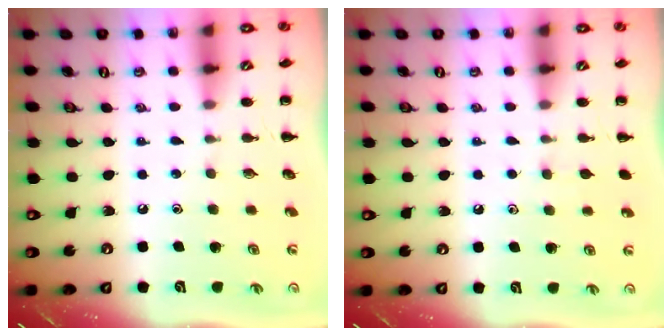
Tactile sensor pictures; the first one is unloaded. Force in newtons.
{"total": 2.3, "press": 2.0, "slide": 1.1}